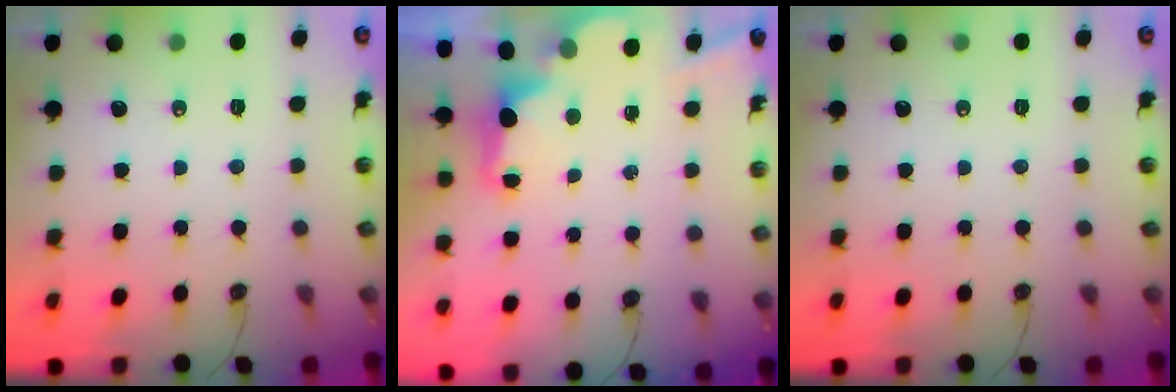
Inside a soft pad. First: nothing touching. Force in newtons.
{"total": 2.6, "press": 2.5, "slide": 0.8}
{"total": 0.0}